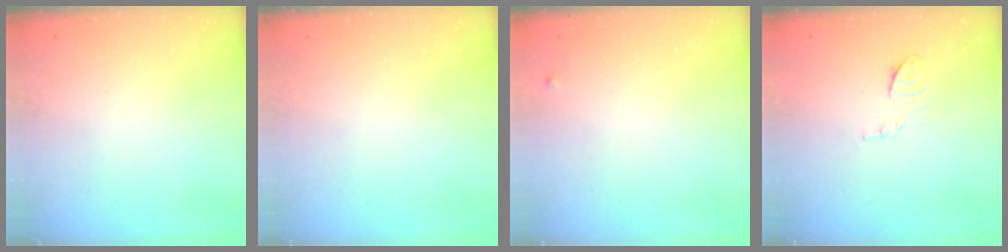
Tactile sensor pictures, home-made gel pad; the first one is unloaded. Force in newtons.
{"total": 0.0}
{"total": 2.4, "press": 2.4, "slide": 0.4}
{"total": 6.5, "press": 6.4, "slide": 1.1}